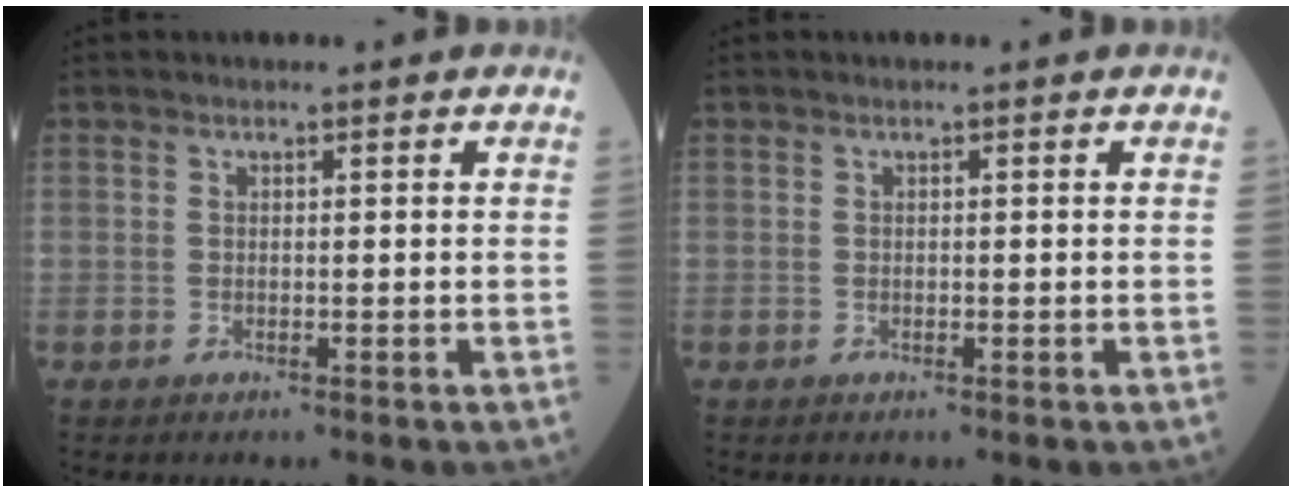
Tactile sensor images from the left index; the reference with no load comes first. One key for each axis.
{"total": 0.0}